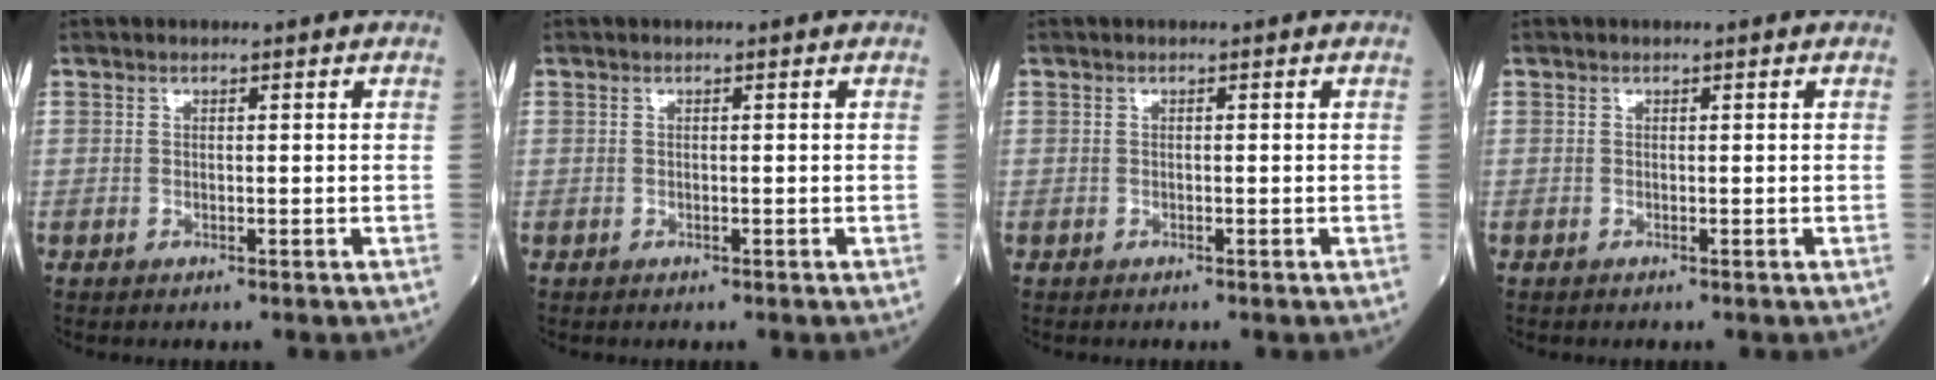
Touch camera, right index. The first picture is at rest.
{"total": 0.0}
{"total": 0.0}
{"total": 0.0}